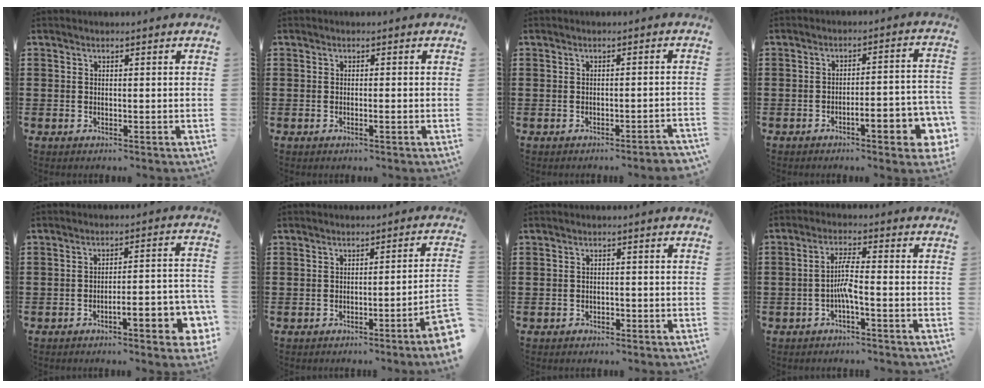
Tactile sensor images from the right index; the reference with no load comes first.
{"total": 0.9, "force": [-0.4, -0.1, 0.7], "torque": [-0.012, -0.004, -0.007]}
{"total": 1.5, "force": [-1.2, -0.3, 0.8], "torque": [-0.013, -0.002, -0.024]}
{"total": 6.3, "force": [-3.5, 1.2, 5.0], "torque": [-0.073, -0.008, -0.062]}
{"total": 5.8, "force": [-3.7, 0.8, 4.4], "torque": [-0.073, -0.011, -0.066]}
{"total": 3.3, "force": [-2.2, -0.5, 2.4], "torque": [-0.040, -0.010, -0.041]}
{"total": 1.1, "force": [-1.0, 0.5, 0.1], "torque": [-0.006, 0.001, -0.023]}
{"total": 4.2, "force": [-1.6, 0.4, 3.9], "torque": [-0.086, 0.000, -0.037]}